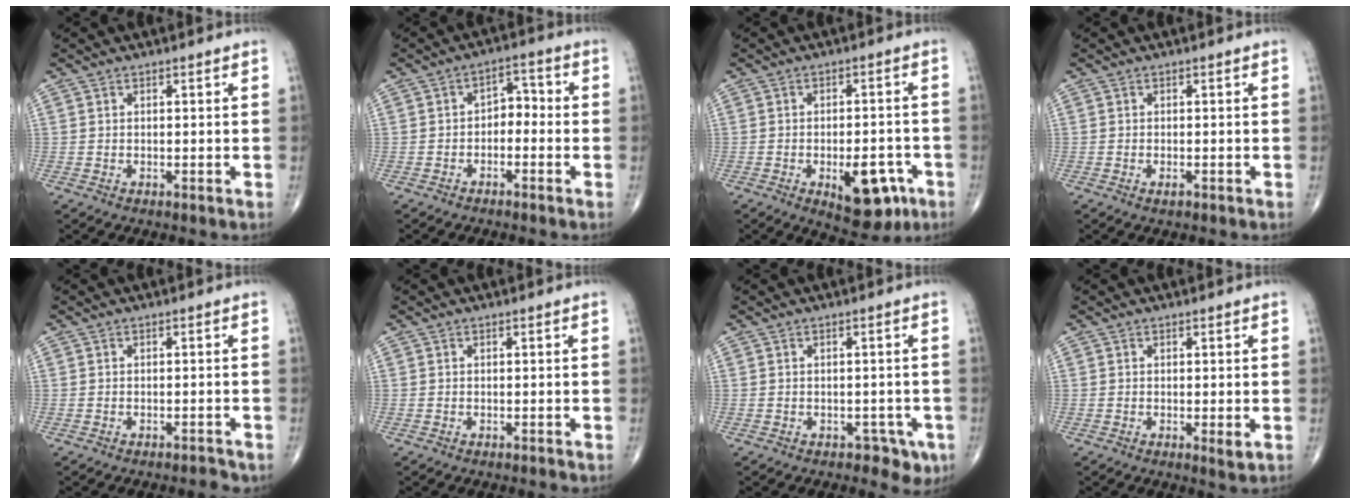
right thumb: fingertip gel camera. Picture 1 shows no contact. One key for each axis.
{"total": 4.4, "fx": -1.3, "fy": 3.0, "fz": 3.0, "tx": -0.027, "ty": 0.031, "tz": -0.031}
{"total": 11.8, "fx": -4.4, "fy": 5.4, "fz": 9.5, "tx": -0.108, "ty": 0.010, "tz": -0.051}
{"total": 0.9, "fx": -0.5, "fy": 0.4, "fz": 0.6, "tx": -0.012, "ty": -0.001, "tz": -0.008}
{"total": 1.7, "fx": -1.5, "fy": 0.5, "fz": 0.4, "tx": -0.010, "ty": 0.013, "tz": -0.017}
{"total": 0.0}
{"total": 3.5, "fx": -1.8, "fy": 2.5, "fz": 1.8, "tx": -0.007, "ty": 0.011, "tz": -0.018}
{"total": 1.5, "fx": -0.2, "fy": 0.3, "fz": 1.5, "tx": -0.026, "ty": -0.007, "tz": -0.003}